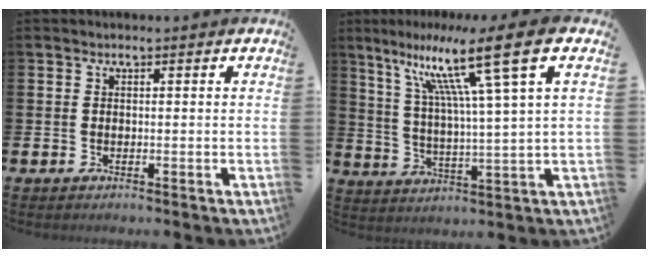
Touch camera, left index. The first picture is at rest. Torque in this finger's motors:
{"motor_torque": [1.02, -1.12, 1.05, 0.21]}